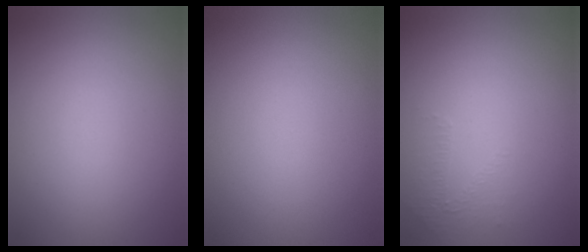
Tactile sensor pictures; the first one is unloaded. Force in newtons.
{"total": 0.0}
{"total": 0.9, "press": 0.4, "slide": 0.8}